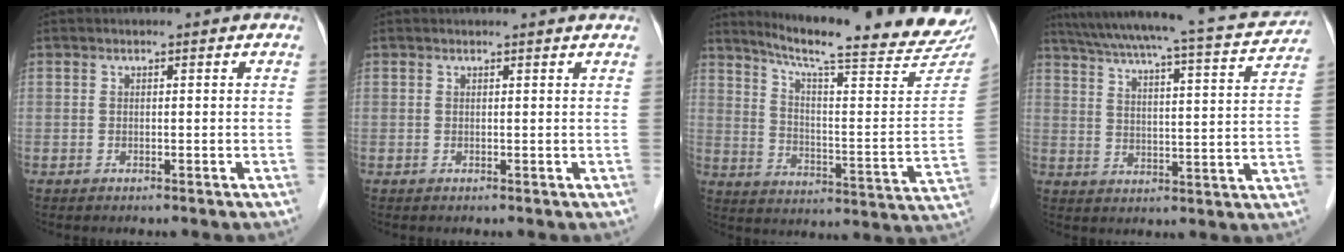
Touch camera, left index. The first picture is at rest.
{"total": 1.8, "force": [1.7, -0.3, 0.4], "torque": [-0.017, 0.002, 0.018]}
{"total": 25.7, "force": [22.8, 1.9, 11.6], "torque": [-0.177, -0.078, 0.294]}
{"total": 21.4, "force": [19.1, 1.7, 9.5], "torque": [-0.155, -0.008, 0.249]}